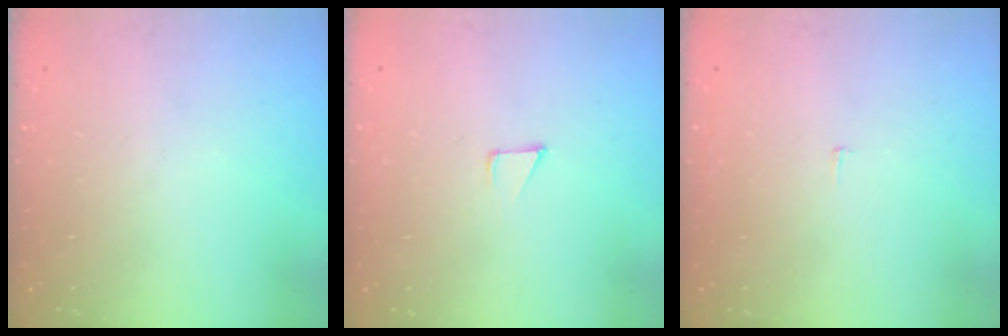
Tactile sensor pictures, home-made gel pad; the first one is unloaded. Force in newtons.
{"total": 3.4, "press": 3.4, "slide": 0.3}
{"total": 2.2, "press": 2.2, "slide": 0.1}